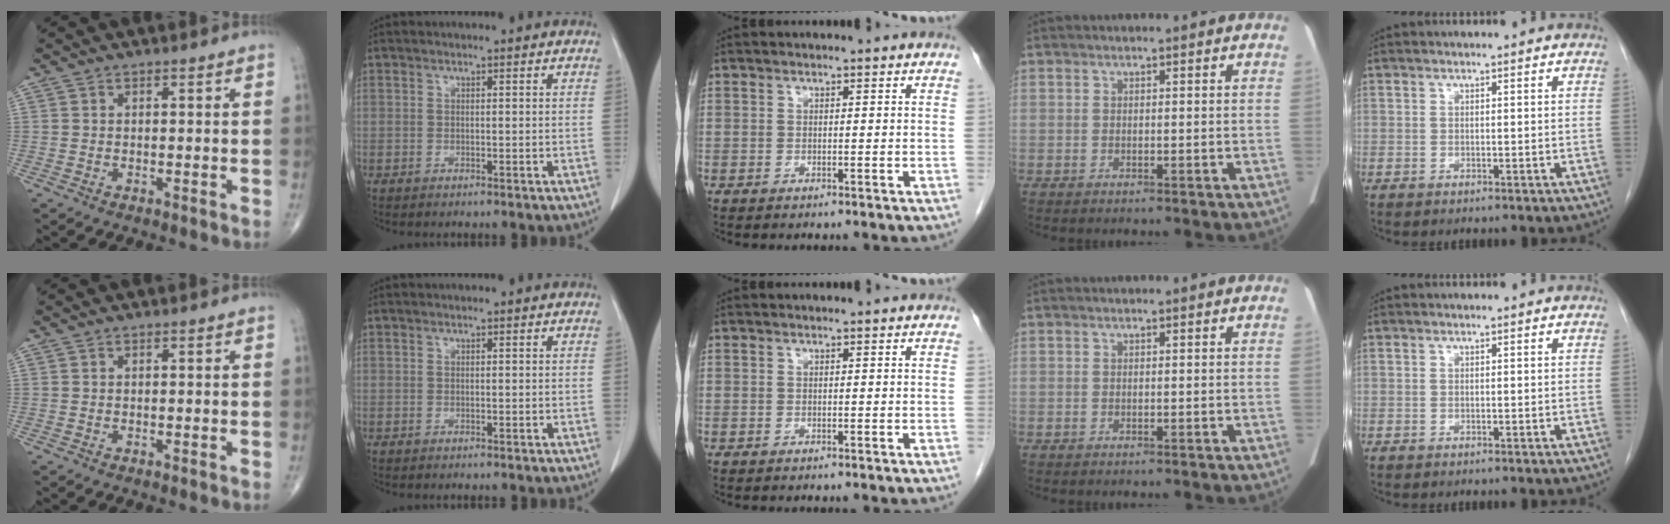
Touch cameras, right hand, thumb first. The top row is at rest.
{}